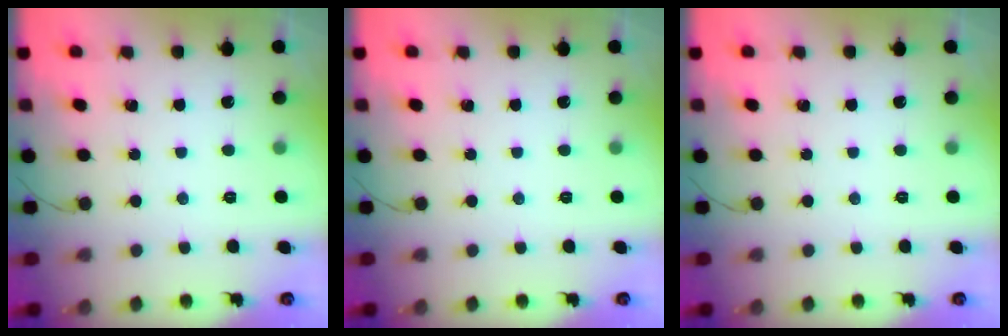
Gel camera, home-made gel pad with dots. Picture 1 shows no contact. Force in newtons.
{"total": 0.0}
{"total": 0.0}